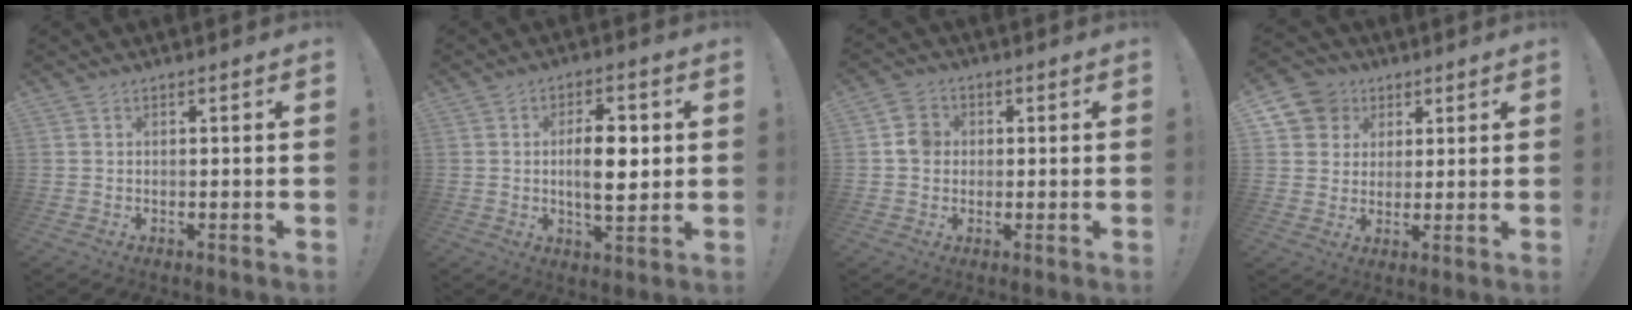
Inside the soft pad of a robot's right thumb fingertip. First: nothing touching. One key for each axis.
{"total": 10.0, "fx": 0.5, "fy": 4.4, "fz": 8.9, "tx": -0.147, "ty": -0.001, "tz": 0.001}
{"total": 5.6, "fx": 0.1, "fy": 5.1, "fz": 2.5, "tx": -0.030, "ty": 0.014, "tz": 0.003}
{"total": 8.8, "fx": 3.5, "fy": 7.8, "fz": 2.2, "tx": -0.027, "ty": -0.018, "tz": 0.071}